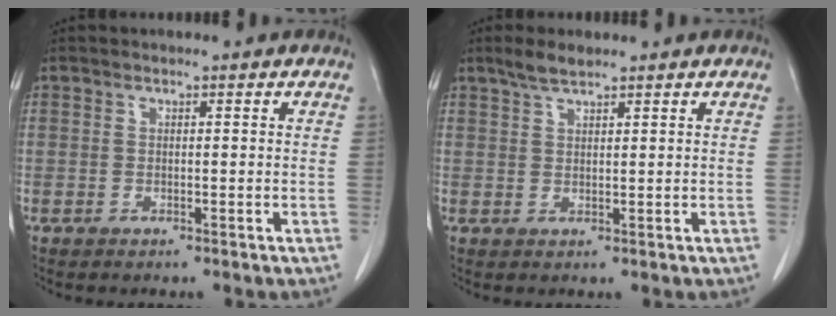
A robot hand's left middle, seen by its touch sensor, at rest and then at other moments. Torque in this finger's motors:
{"motor_torque": [0.64, -0.48, 0.00, 0.00]}